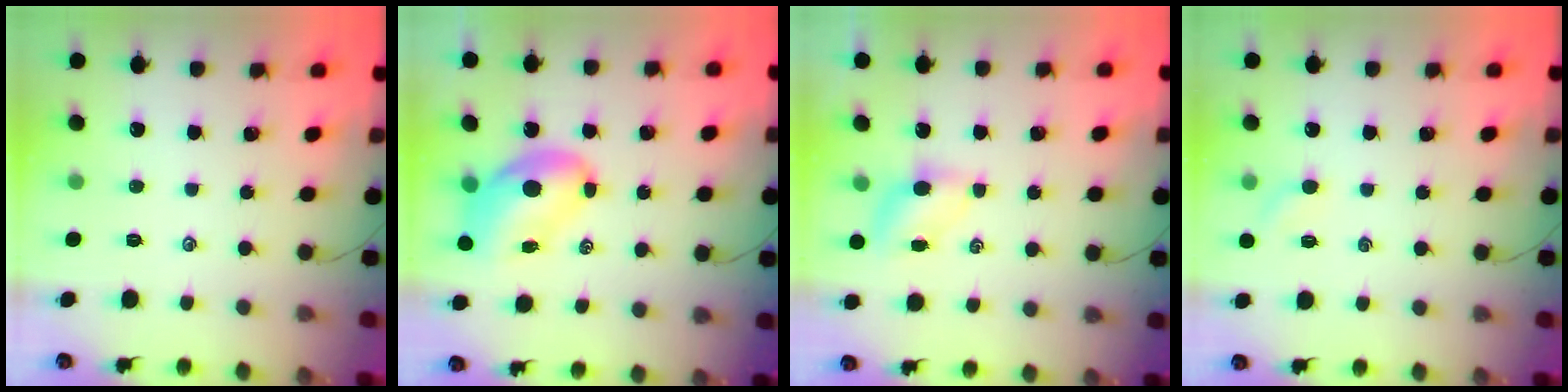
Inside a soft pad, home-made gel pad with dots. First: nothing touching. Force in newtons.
{"total": 8.3, "press": 8.2, "slide": 1.4}
{"total": 4.7, "press": 4.7, "slide": 0.5}
{"total": 4.3, "press": 4.2, "slide": 1.1}